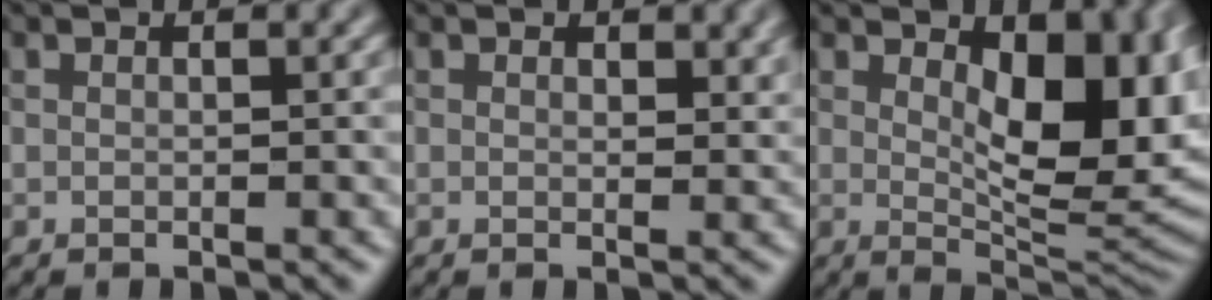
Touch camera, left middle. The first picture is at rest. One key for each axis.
{"total": 1.6, "fx": 0.9, "fy": 0.9, "fz": 1.0, "tx": -0.010, "ty": -0.006, "tz": 0.016}
{"total": 10.9, "fx": 2.5, "fy": 5.3, "fz": 9.1, "tx": -0.113, "ty": -0.011, "tz": 0.044}